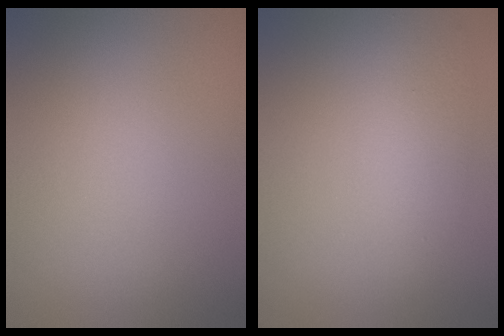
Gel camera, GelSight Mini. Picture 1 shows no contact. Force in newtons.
{"total": 3.5, "press": 3.5, "slide": 0.2}